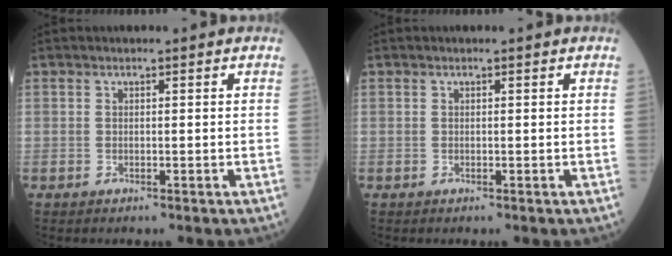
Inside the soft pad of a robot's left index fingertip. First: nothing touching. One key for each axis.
{"total": 0.0}